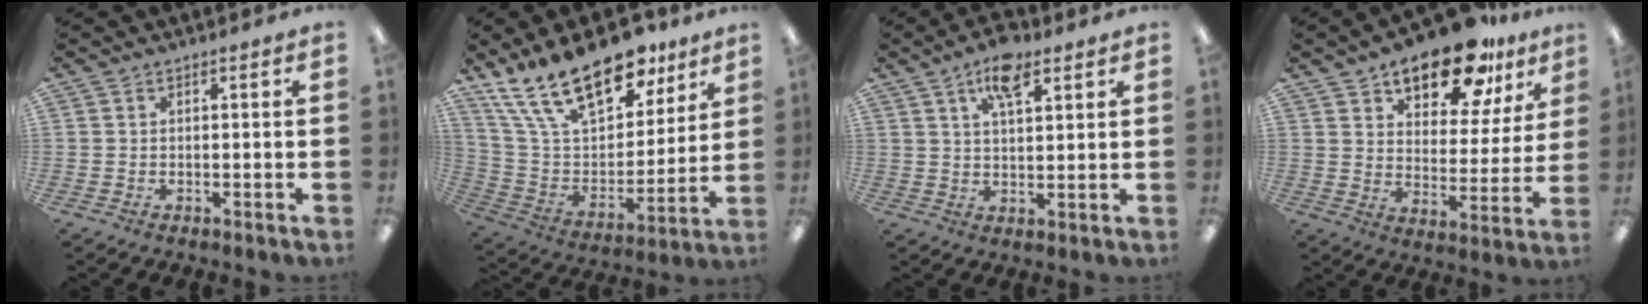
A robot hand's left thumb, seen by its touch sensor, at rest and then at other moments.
{"total": 23.6, "force": [15.8, 11.1, 13.7], "torque": [-0.252, -0.092, 0.279]}
{"total": 8.7, "force": [5.3, 3.4, 6.0], "torque": [-0.095, -0.017, 0.089]}
{"total": 16.7, "force": [12.7, 7.2, 8.1], "torque": [-0.124, -0.078, 0.218]}